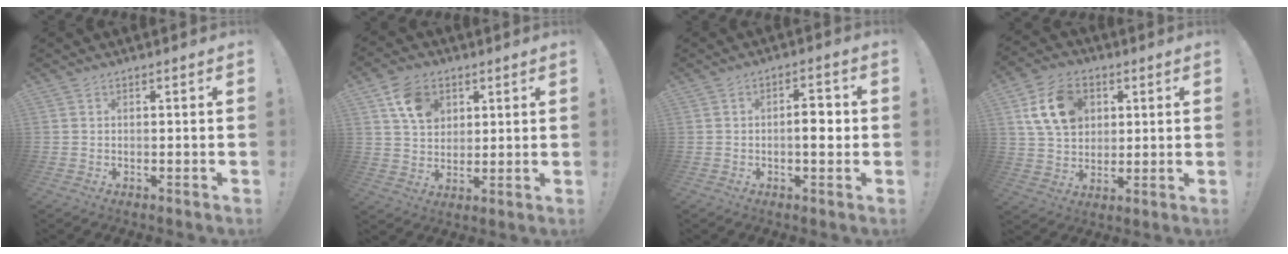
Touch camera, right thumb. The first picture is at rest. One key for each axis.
{"total": 10.7, "fx": 5.1, "fy": 8.1, "fz": 4.9, "tx": -0.069, "ty": -0.017, "tz": 0.099}
{"total": 5.7, "fx": -0.6, "fy": 2.4, "fz": 5.1, "tx": -0.067, "ty": 0.005, "tz": -0.017}
{"total": 15.6, "fx": 5.4, "fy": 11.4, "fz": 9.0, "tx": -0.151, "ty": -0.010, "tz": 0.107}